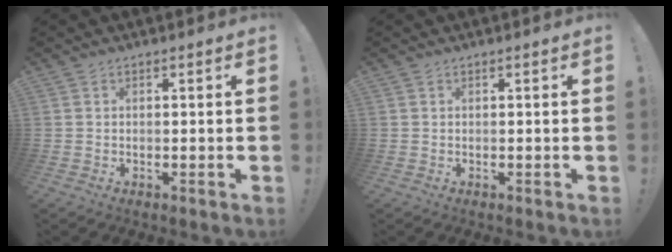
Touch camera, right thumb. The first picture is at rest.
{"total": 0.0}